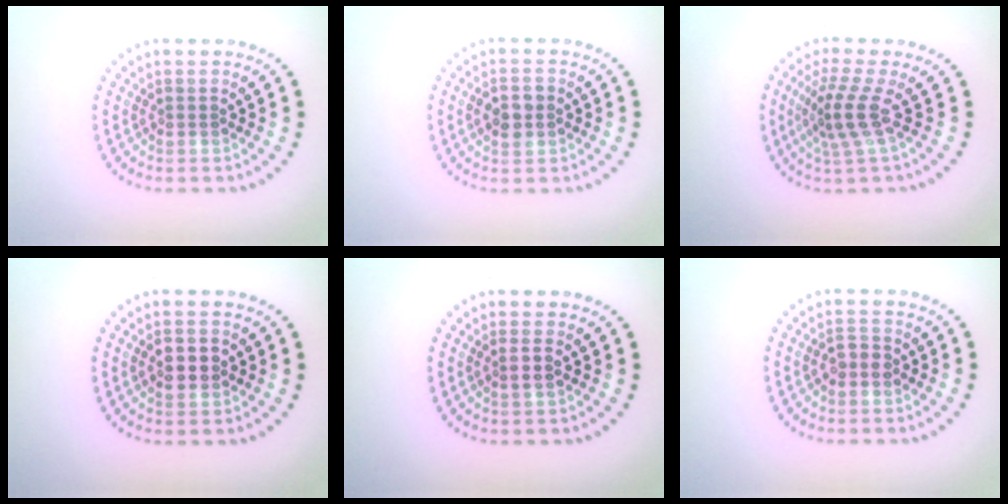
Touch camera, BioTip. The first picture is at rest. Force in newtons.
{"total": 2.7, "press": 2.7, "slide": 0.1}
{"total": 3.2, "press": 2.2, "slide": 2.4}
{"total": 2.8, "press": 2.8, "slide": 0.1}
{"total": 1.2, "press": 1.0, "slide": 0.7}
{"total": 1.6, "press": 1.6, "slide": 0.1}